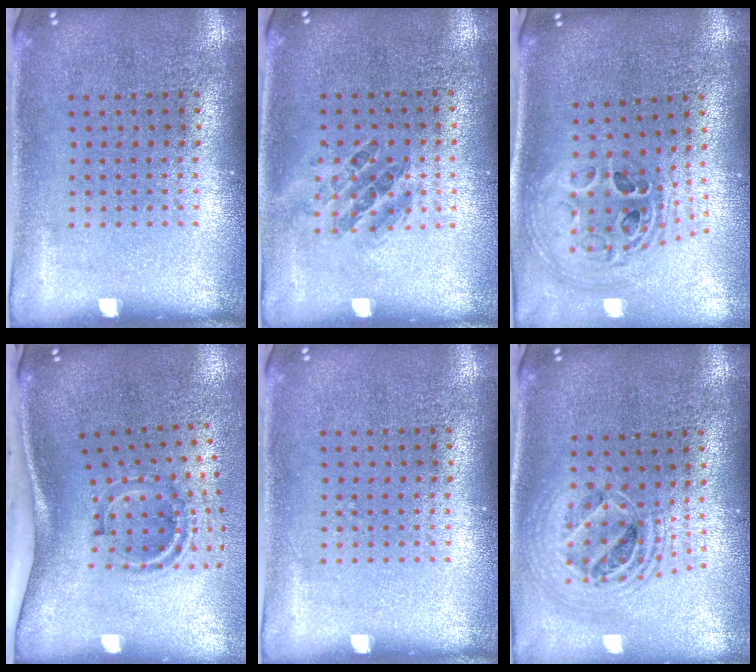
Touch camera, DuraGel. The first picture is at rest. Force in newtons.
{"total": 0.9, "press": 0.9, "slide": 0.4}
{"total": 1.5, "press": 1.4, "slide": 0.7}
{"total": 2.0, "press": 1.3, "slide": 1.6}
{"total": 0.0}
{"total": 2.1, "press": 1.7, "slide": 1.2}